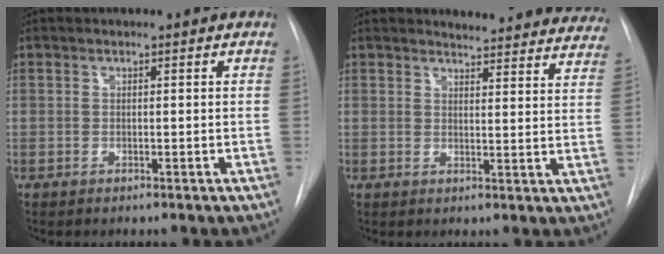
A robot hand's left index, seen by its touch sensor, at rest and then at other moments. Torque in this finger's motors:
{"motor_torque": [0.04, 0.05, -0.07, -0.01]}